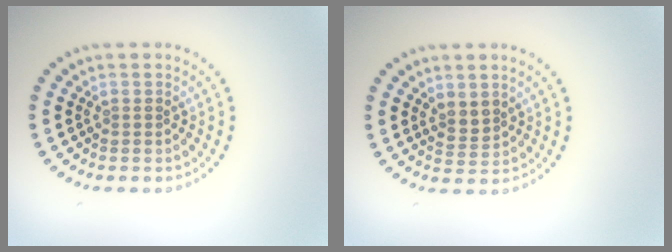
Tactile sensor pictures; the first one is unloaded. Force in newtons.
{"total": 1.6, "press": 1.4, "slide": 0.8}